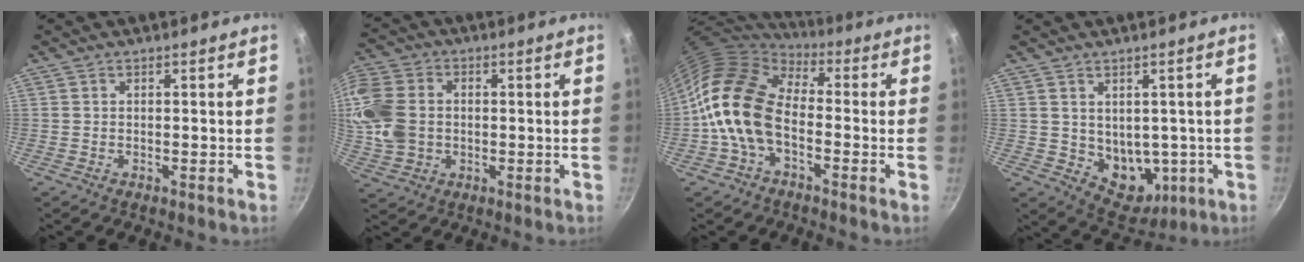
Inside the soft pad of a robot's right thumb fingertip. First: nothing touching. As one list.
[{"total": 15.1, "force": [0.4, 11.9, 9.3], "torque": [-0.200, 0.015, 0.004]}, {"total": 14.3, "force": [-3.0, 9.1, 10.6], "torque": [-0.169, 0.035, -0.075]}, {"total": 9.2, "force": [-0.5, 7.0, 5.9], "torque": [-0.051, -0.011, 0.018]}]